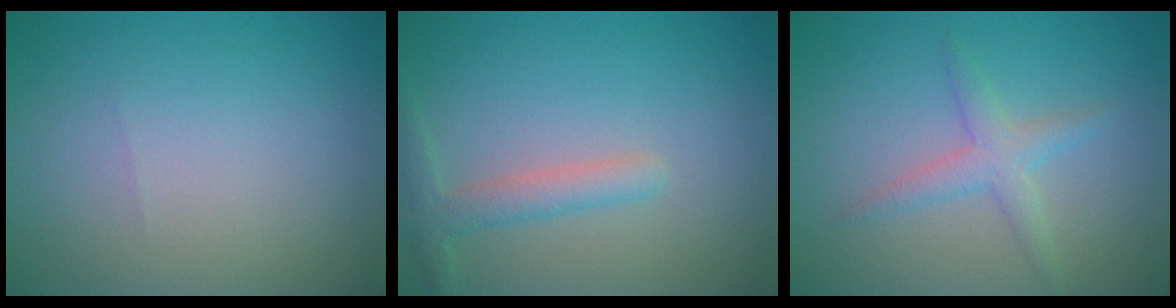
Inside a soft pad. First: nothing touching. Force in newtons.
{"total": 2.4, "press": 2.4, "slide": 0.1}
{"total": 2.4, "press": 2.4, "slide": 0.0}